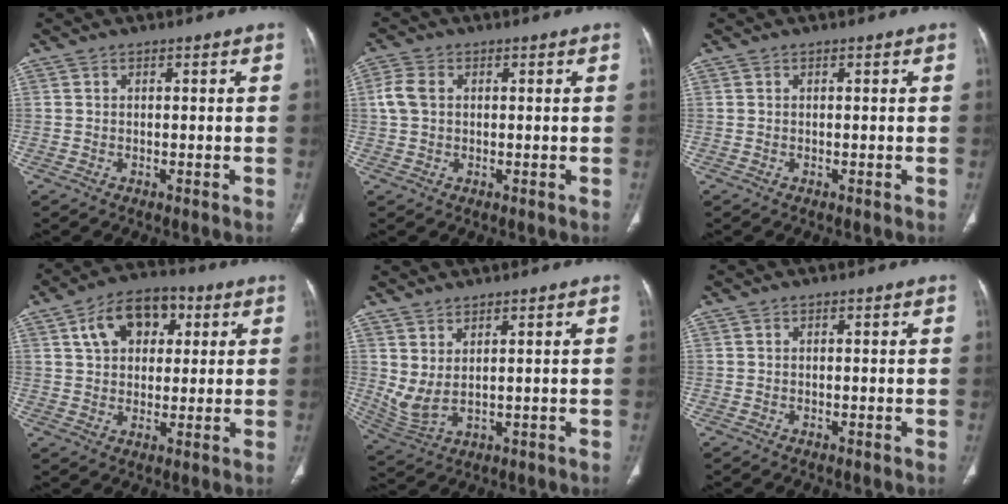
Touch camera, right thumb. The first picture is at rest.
{"total": 4.2, "force": [0.6, 3.0, 2.8], "torque": [-0.068, 0.010, 0.010]}
{"total": 0.0}
{"total": 11.5, "force": [4.1, 7.7, 7.6], "torque": [-0.091, 0.006, 0.060]}
{"total": 5.6, "force": [2.2, 1.9, 4.7], "torque": [-0.111, -0.019, 0.057]}
{"total": 0.0}